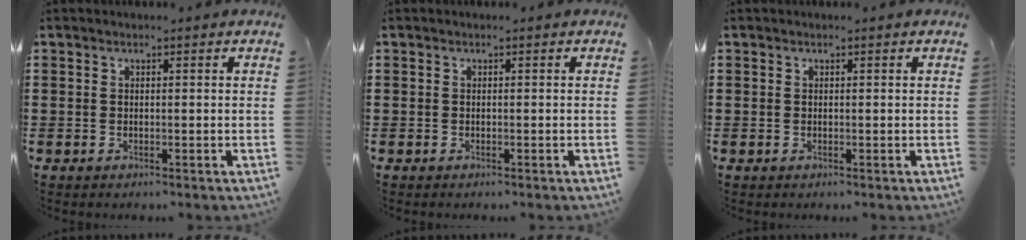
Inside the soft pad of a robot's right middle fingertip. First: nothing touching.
{"total": 0.0}
{"total": 0.0}